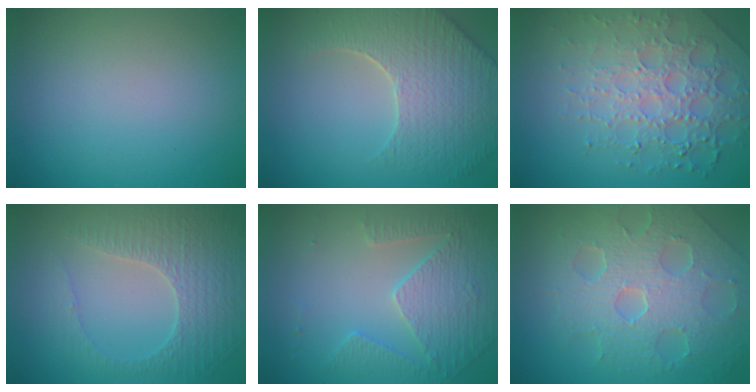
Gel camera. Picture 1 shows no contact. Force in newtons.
{"total": 6.5, "press": 5.3, "slide": 3.7}
{"total": 6.9, "press": 5.0, "slide": 4.7}
{"total": 3.4, "press": 3.2, "slide": 1.4}
{"total": 4.1, "press": 3.4, "slide": 2.2}
{"total": 8.5, "press": 5.8, "slide": 6.2}